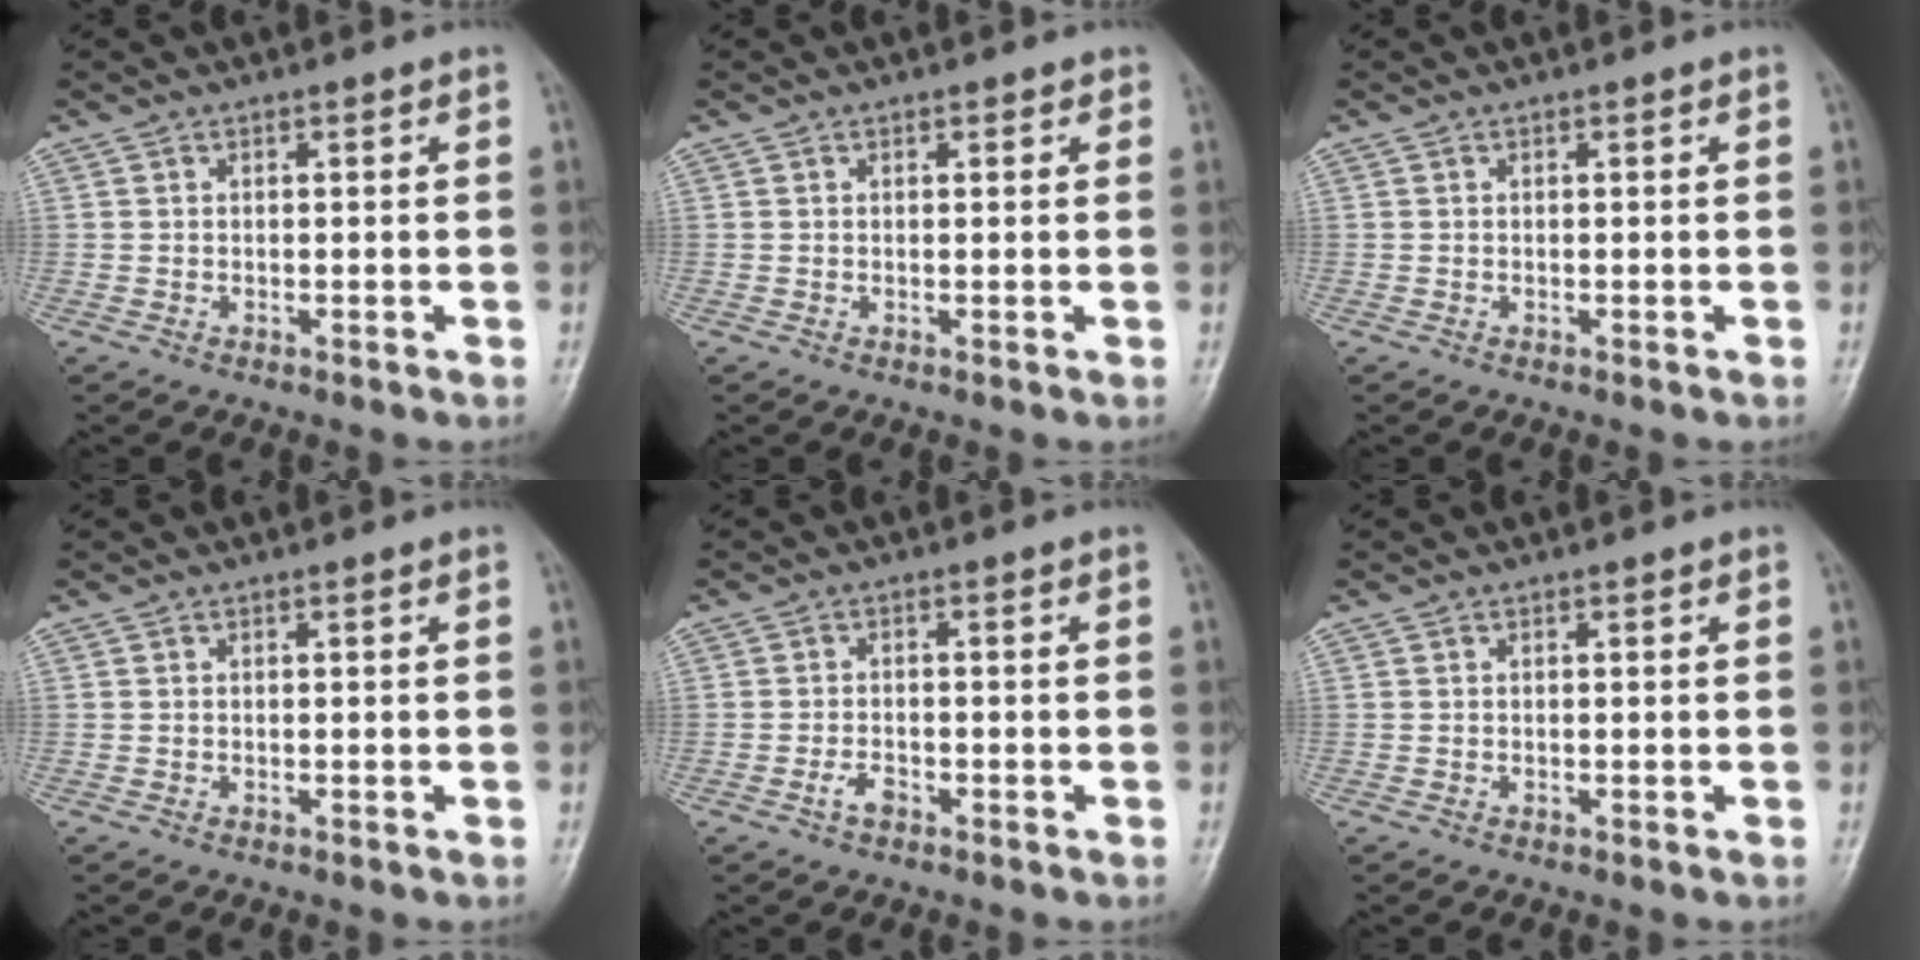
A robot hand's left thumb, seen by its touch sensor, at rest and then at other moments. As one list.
[{"total": 1.1, "force": [0.7, 0.6, 0.7], "torque": [0.000, -0.001, 0.004]}, {"total": 0.0}, {"total": 0.0}, {"total": 2.2, "force": [-1.3, 1.2, 1.3], "torque": [-0.027, 0.009, -0.025]}, {"total": 0.0}]